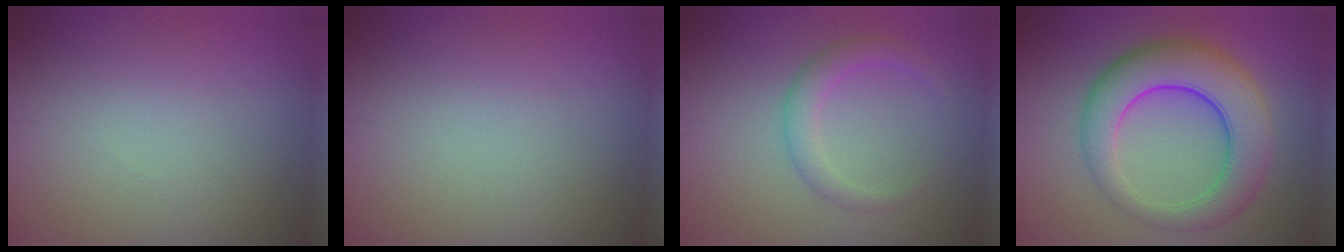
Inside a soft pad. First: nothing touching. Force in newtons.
{"total": 0.0}
{"total": 2.6, "press": 2.6, "slide": 0.1}
{"total": 8.5, "press": 8.5, "slide": 0.2}